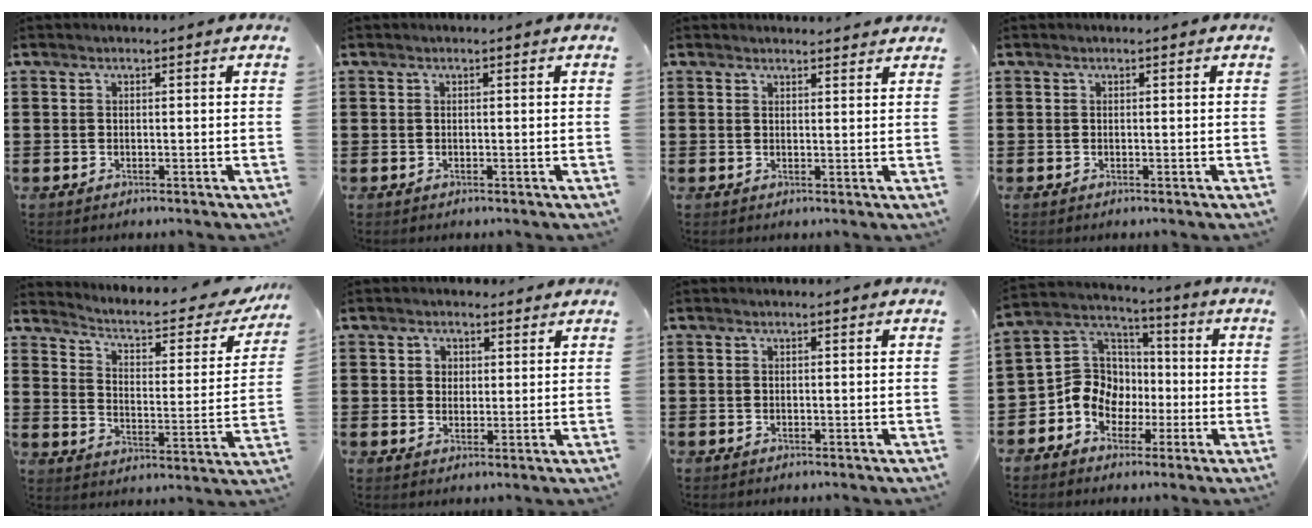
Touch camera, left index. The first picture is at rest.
{"total": 0.0}
{"total": 1.7, "force": [1.7, 0.2, 0.2], "torque": [-0.007, 0.002, 0.033]}
{"total": 0.0}
{"total": 4.3, "force": [3.3, 0.9, 2.6], "torque": [-0.068, -0.026, 0.046]}
{"total": 2.7, "force": [1.5, 2.2, 0.1], "torque": [-0.005, 0.008, 0.024]}
{"total": 0.0}
{"total": 8.8, "force": [-2.4, 8.0, 2.7], "torque": [-0.099, 0.008, -0.050]}